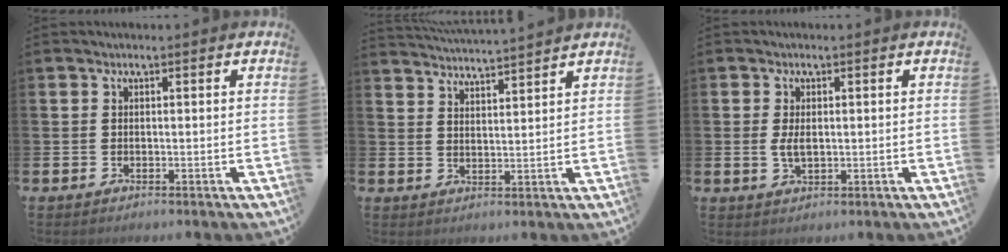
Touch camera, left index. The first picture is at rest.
{"total": 4.1, "force": [4.1, -0.6, -0.1], "torque": [-0.016, -0.030, 0.073]}
{"total": 2.4, "force": [0.1, 1.2, 2.0], "torque": [-0.027, -0.001, -0.002]}